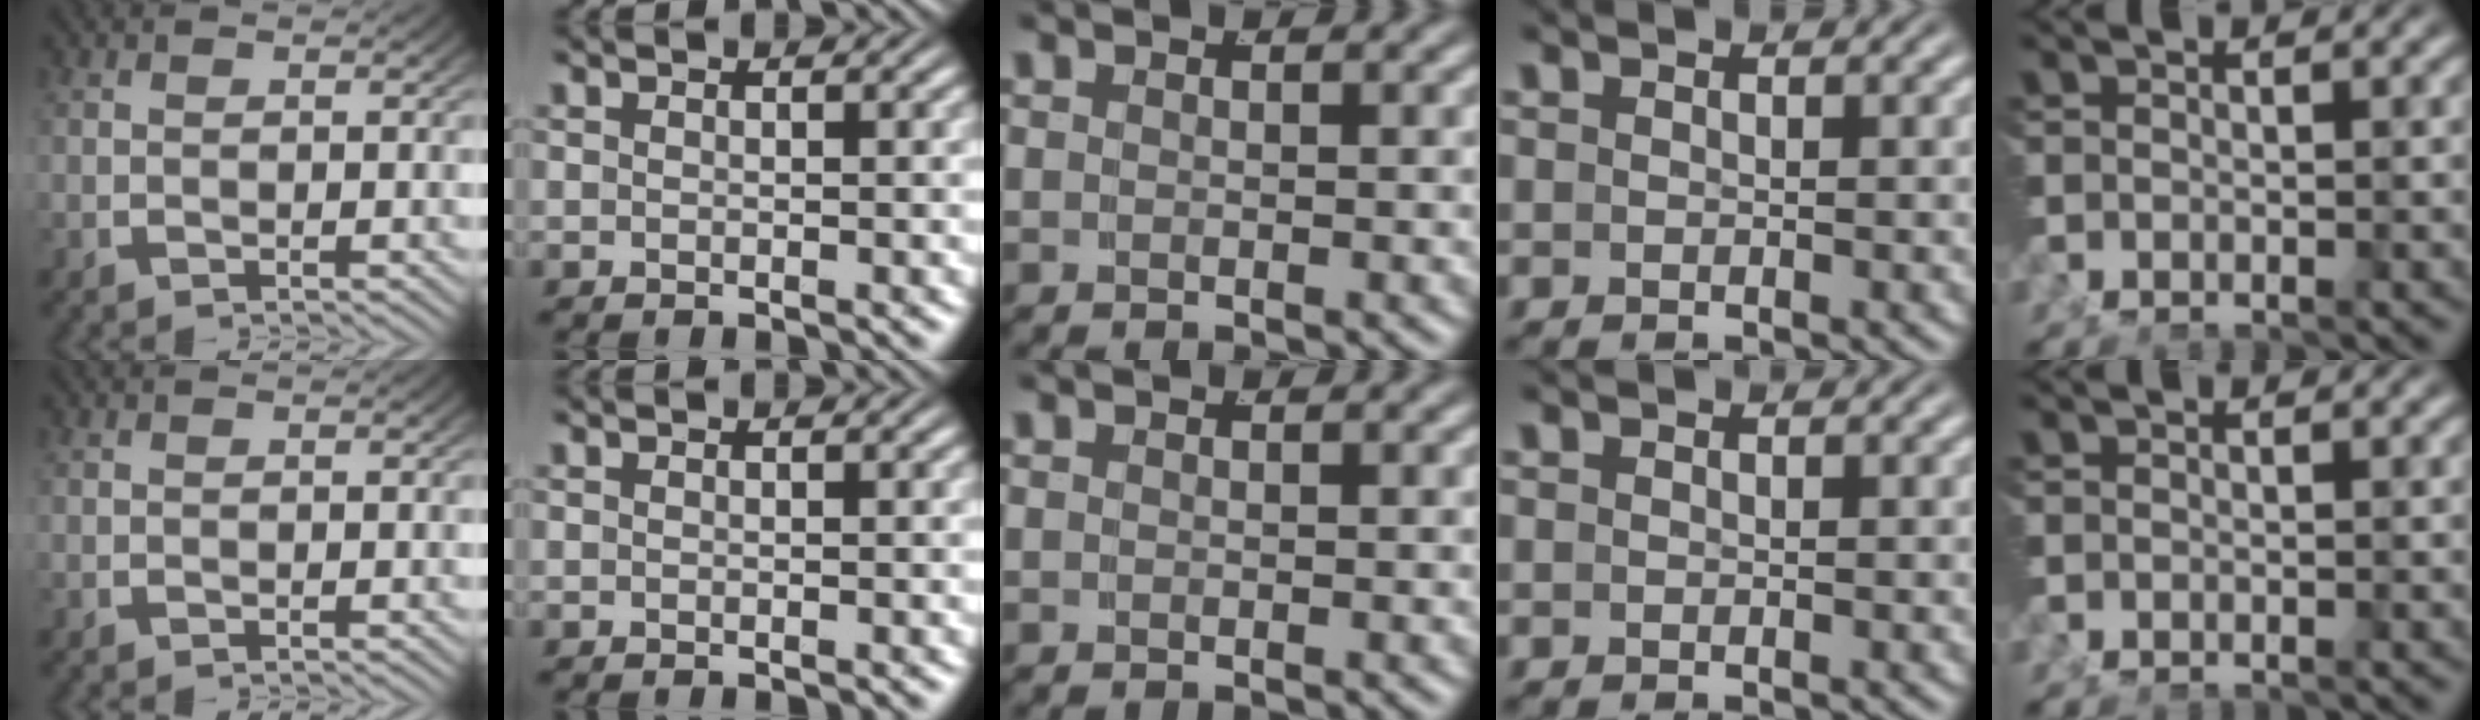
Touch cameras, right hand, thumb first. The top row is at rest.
{}